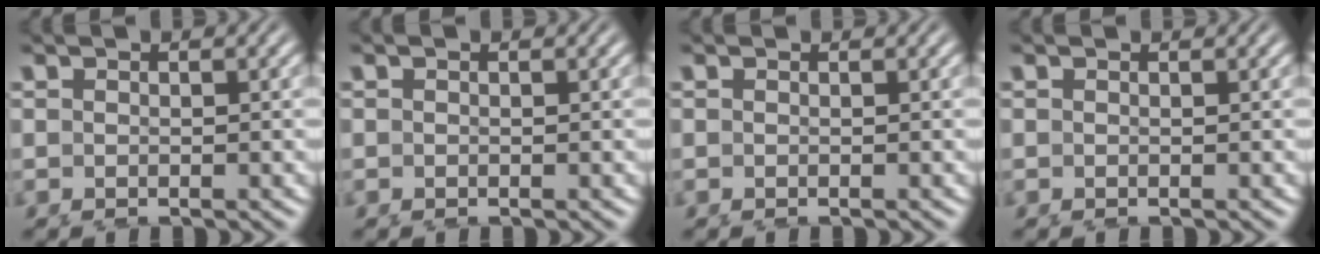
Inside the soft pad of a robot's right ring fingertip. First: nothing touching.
{"total": 0.0}
{"total": 0.0}
{"total": 0.0}